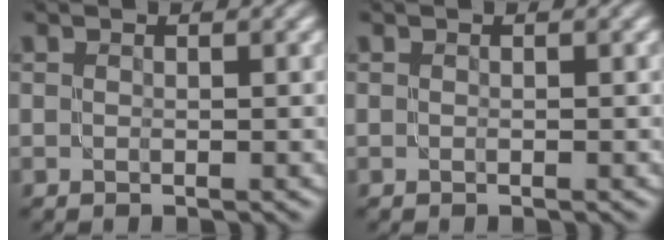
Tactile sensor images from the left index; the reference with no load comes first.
{"total": 0.0}